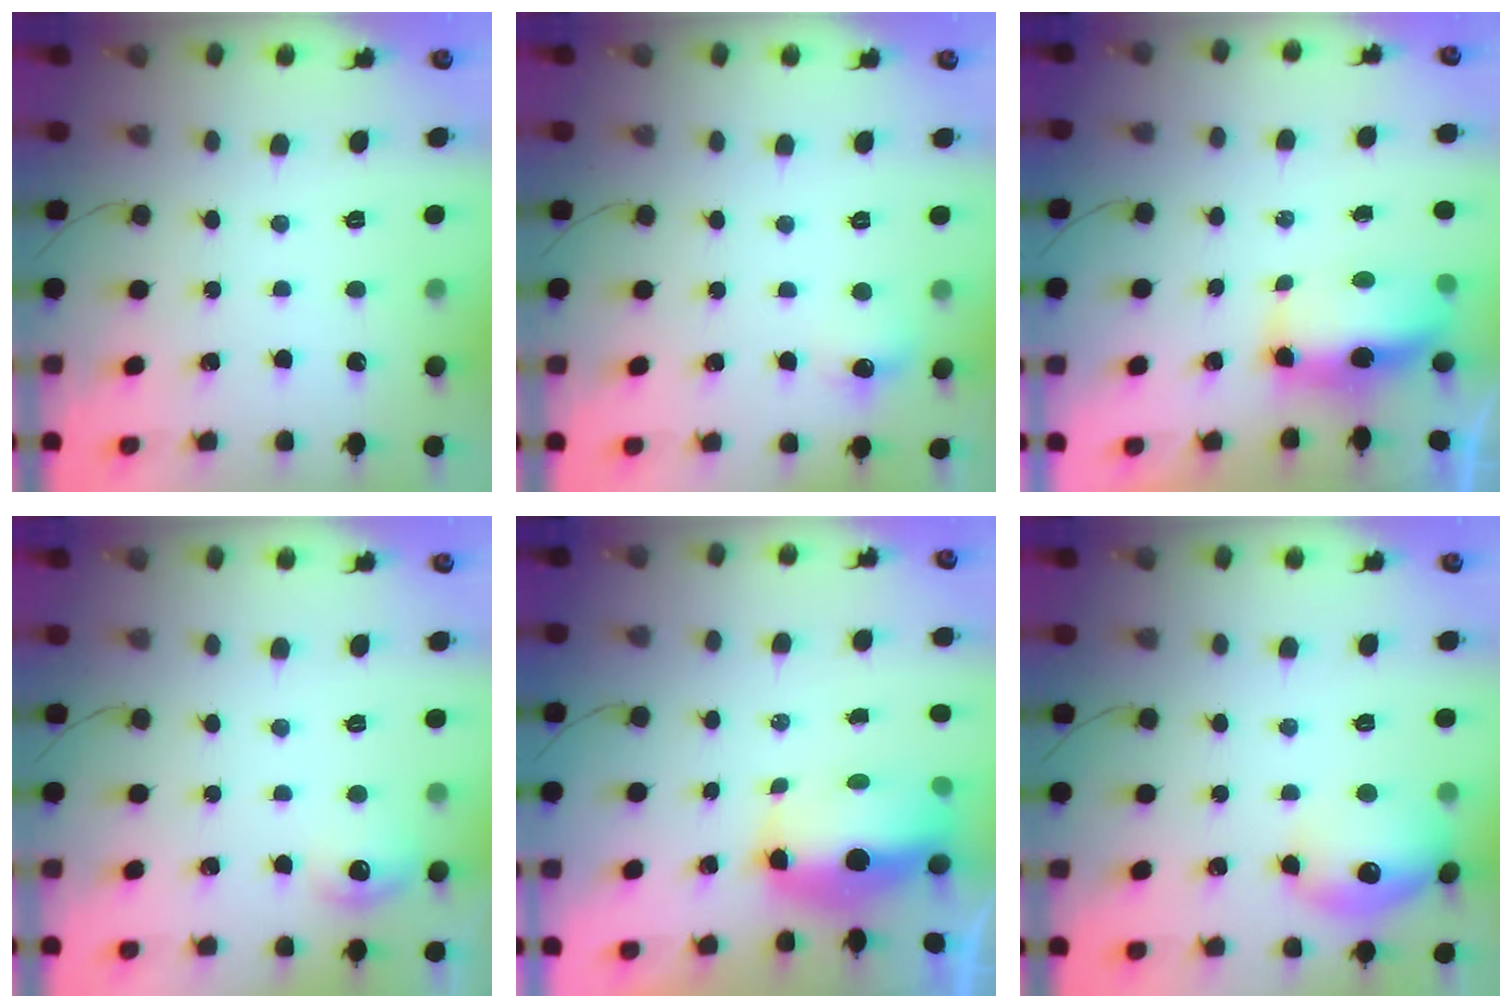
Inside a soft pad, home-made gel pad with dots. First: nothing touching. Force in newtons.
{"total": 6.3, "press": 6.1, "slide": 1.9}
{"total": 14.8, "press": 9.8, "slide": 11.0}
{"total": 7.6, "press": 7.5, "slide": 1.2}
{"total": 9.7, "press": 9.5, "slide": 1.9}
{"total": 14.8, "press": 14.8, "slide": 1.0}